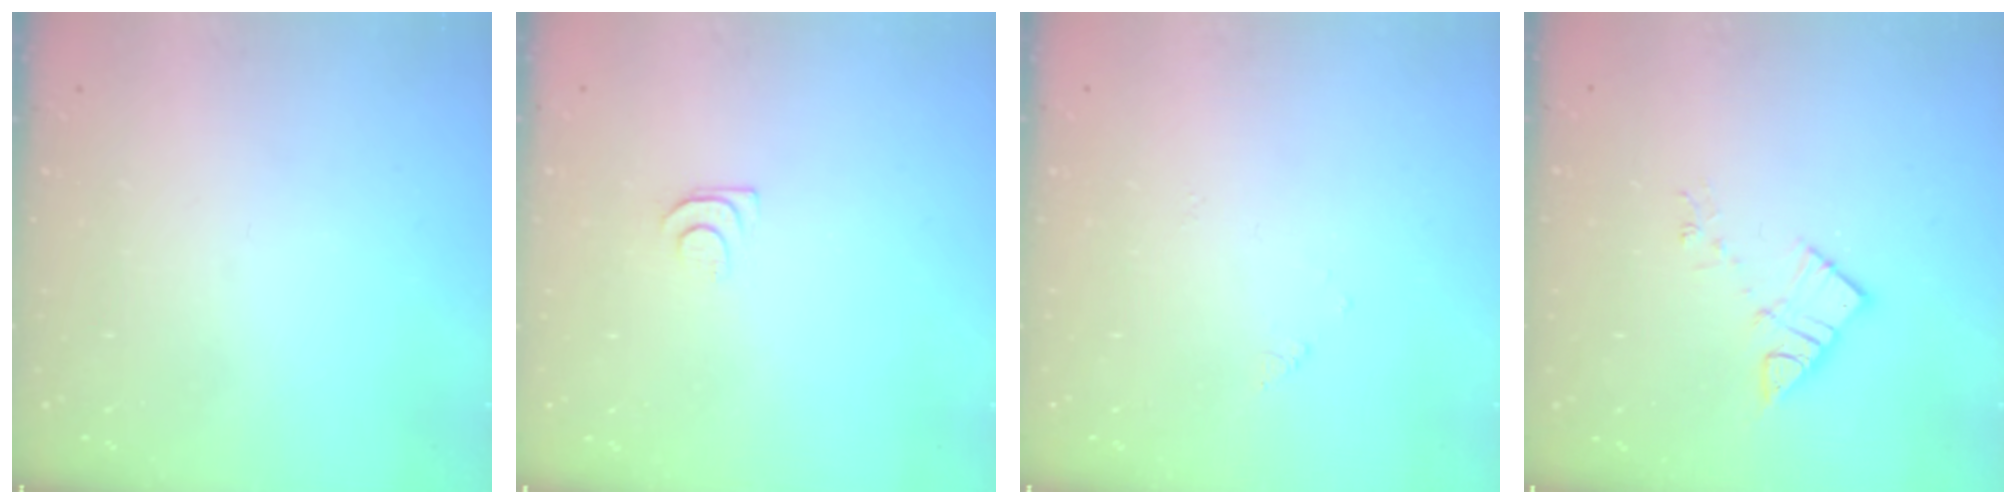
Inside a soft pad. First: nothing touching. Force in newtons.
{"total": 4.2, "press": 4.2, "slide": 0.5}
{"total": 3.0, "press": 3.0, "slide": 0.4}
{"total": 7.9, "press": 7.9, "slide": 0.4}